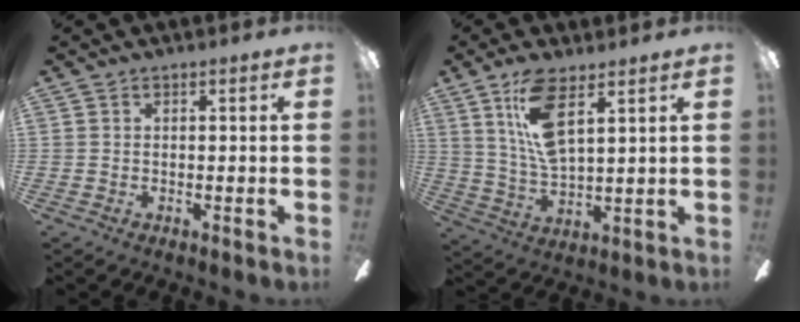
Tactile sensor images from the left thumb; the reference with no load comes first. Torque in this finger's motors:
{"motor_torque": [0.49, 0.02, 0.15, -0.29, 0.14]}